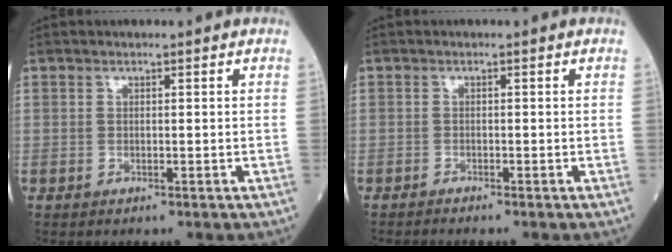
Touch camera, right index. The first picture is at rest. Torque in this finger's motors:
{"motor_torque": [-0.49, 0.29, -0.08, -0.10]}